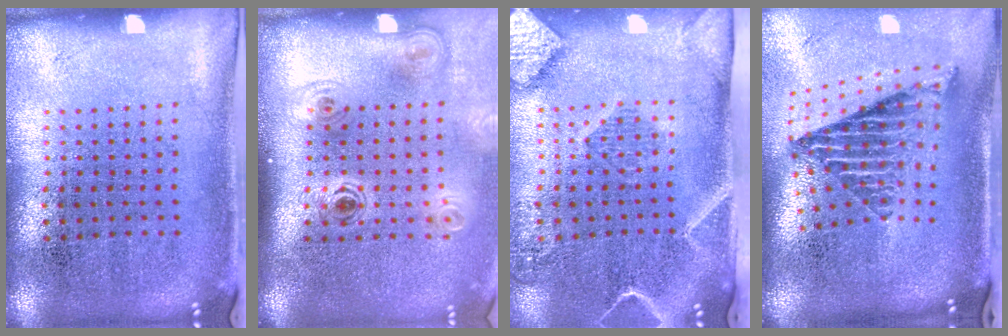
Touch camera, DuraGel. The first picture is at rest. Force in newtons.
{"total": 2.1, "press": 1.4, "slide": 1.5}
{"total": 2.5, "press": 1.9, "slide": 1.7}
{"total": 2.6, "press": 1.6, "slide": 2.0}